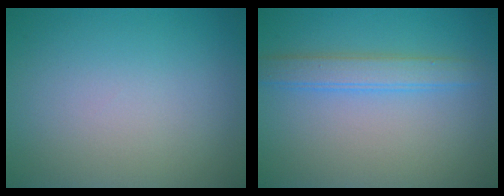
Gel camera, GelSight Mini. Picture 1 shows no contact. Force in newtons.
{"total": 2.8, "press": 2.8, "slide": 0.0}